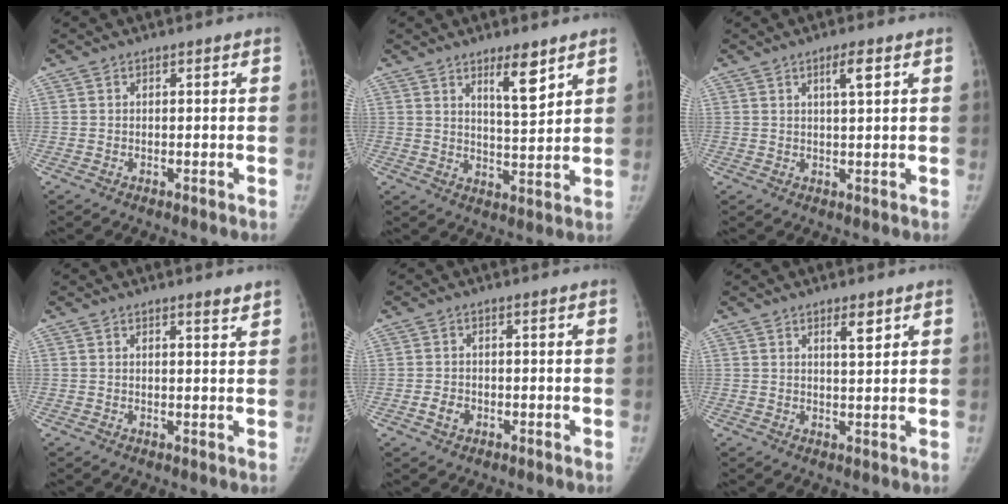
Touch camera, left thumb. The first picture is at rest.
{"total": 6.8, "force": [4.4, 1.5, 5.0], "torque": [-0.070, -0.037, 0.073]}
{"total": 3.4, "force": [1.6, 0.5, 3.0], "torque": [-0.050, -0.006, 0.027]}
{"total": 1.9, "force": [1.5, 0.1, 1.1], "torque": [-0.011, -0.012, 0.022]}
{"total": 2.4, "force": [-0.9, 1.9, 1.2], "torque": [-0.015, 0.007, -0.014]}
{"total": 3.1, "force": [1.9, 0.7, 2.3], "torque": [-0.032, -0.014, 0.032]}